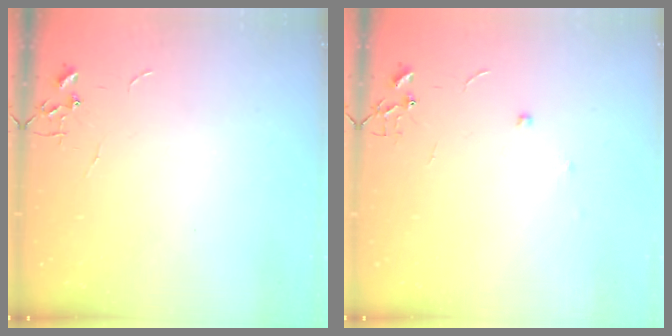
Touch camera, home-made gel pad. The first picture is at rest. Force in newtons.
{"total": 3.8, "press": 3.7, "slide": 0.6}